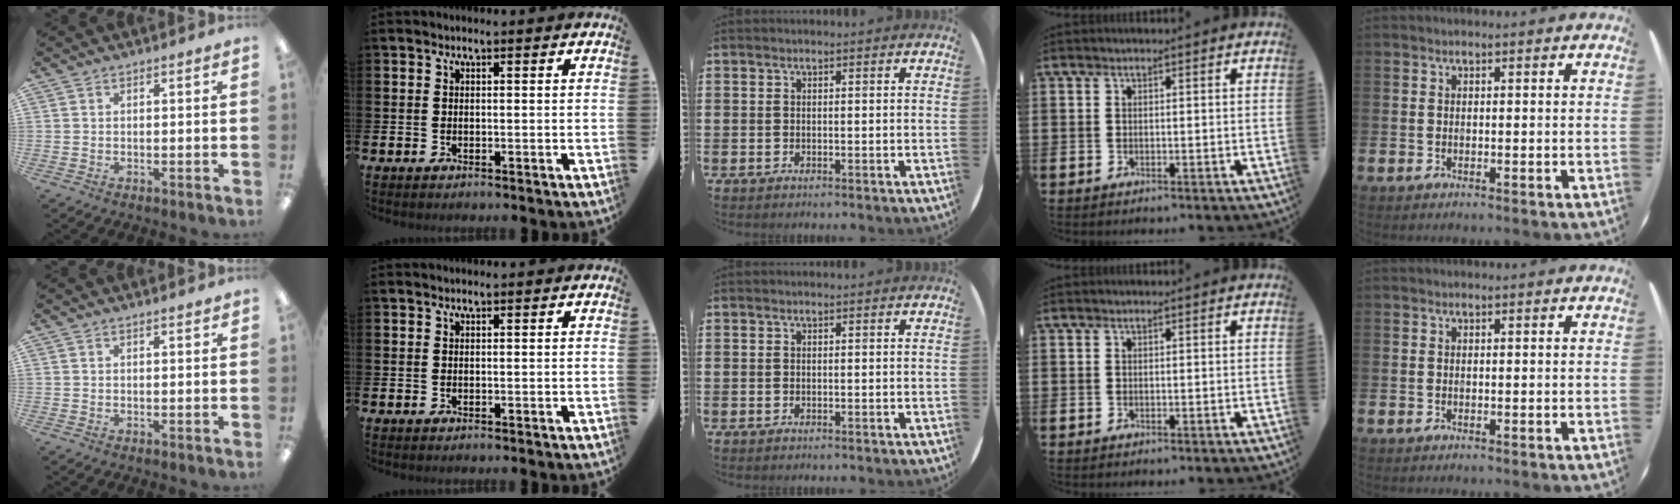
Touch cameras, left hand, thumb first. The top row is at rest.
{"thumb": {"total": 0.8, "force": [0.7, 0.1, 0.5], "torque": [-0.010, 0.000, 0.012]}}